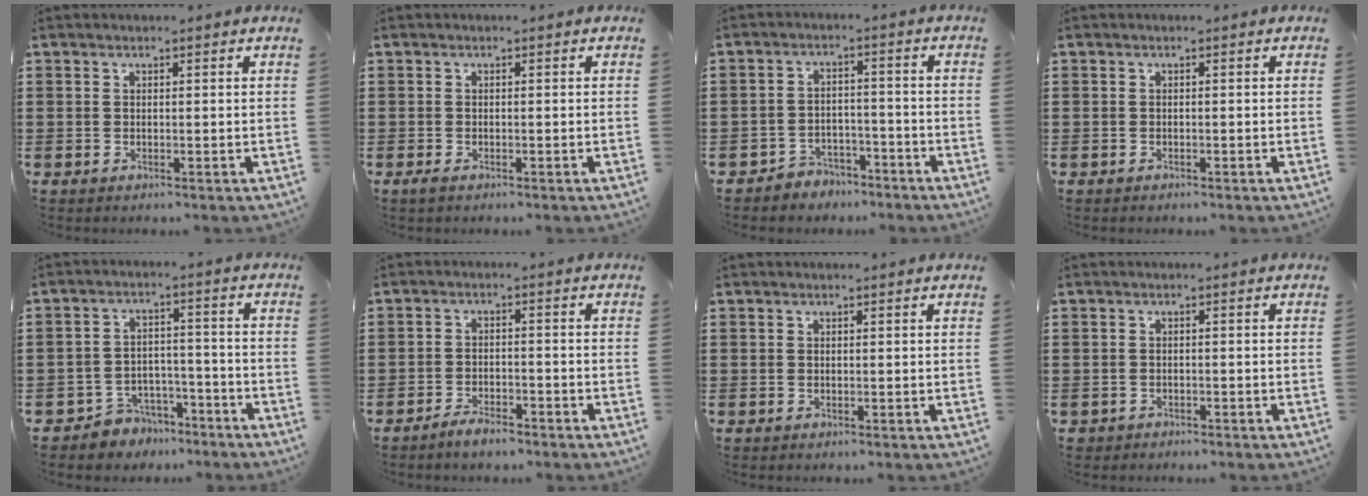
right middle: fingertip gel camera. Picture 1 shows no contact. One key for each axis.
{"total": 0.8, "fx": -0.6, "fy": 0.4, "fz": 0.5, "tx": -0.011, "ty": -0.002, "tz": -0.012}
{"total": 3.7, "fx": -3.6, "fy": 1.1, "fz": 0.0, "tx": -0.008, "ty": 0.004, "tz": -0.076}
{"total": 0.5, "fx": -0.5, "fy": 0.2, "fz": 0.1, "tx": -0.002, "ty": 0.001, "tz": -0.011}
{"total": 5.0, "fx": -4.6, "fy": 1.8, "fz": 0.2, "tx": -0.019, "ty": 0.011, "tz": -0.096}
{"total": 3.0, "fx": -2.8, "fy": 0.7, "fz": 0.9, "tx": -0.018, "ty": 0.008, "tz": -0.055}
{"total": 0.0}
{"total": 1.2, "fx": -1.1, "fy": 0.5, "fz": -0.1, "tx": -0.003, "ty": 0.003, "tz": -0.026}